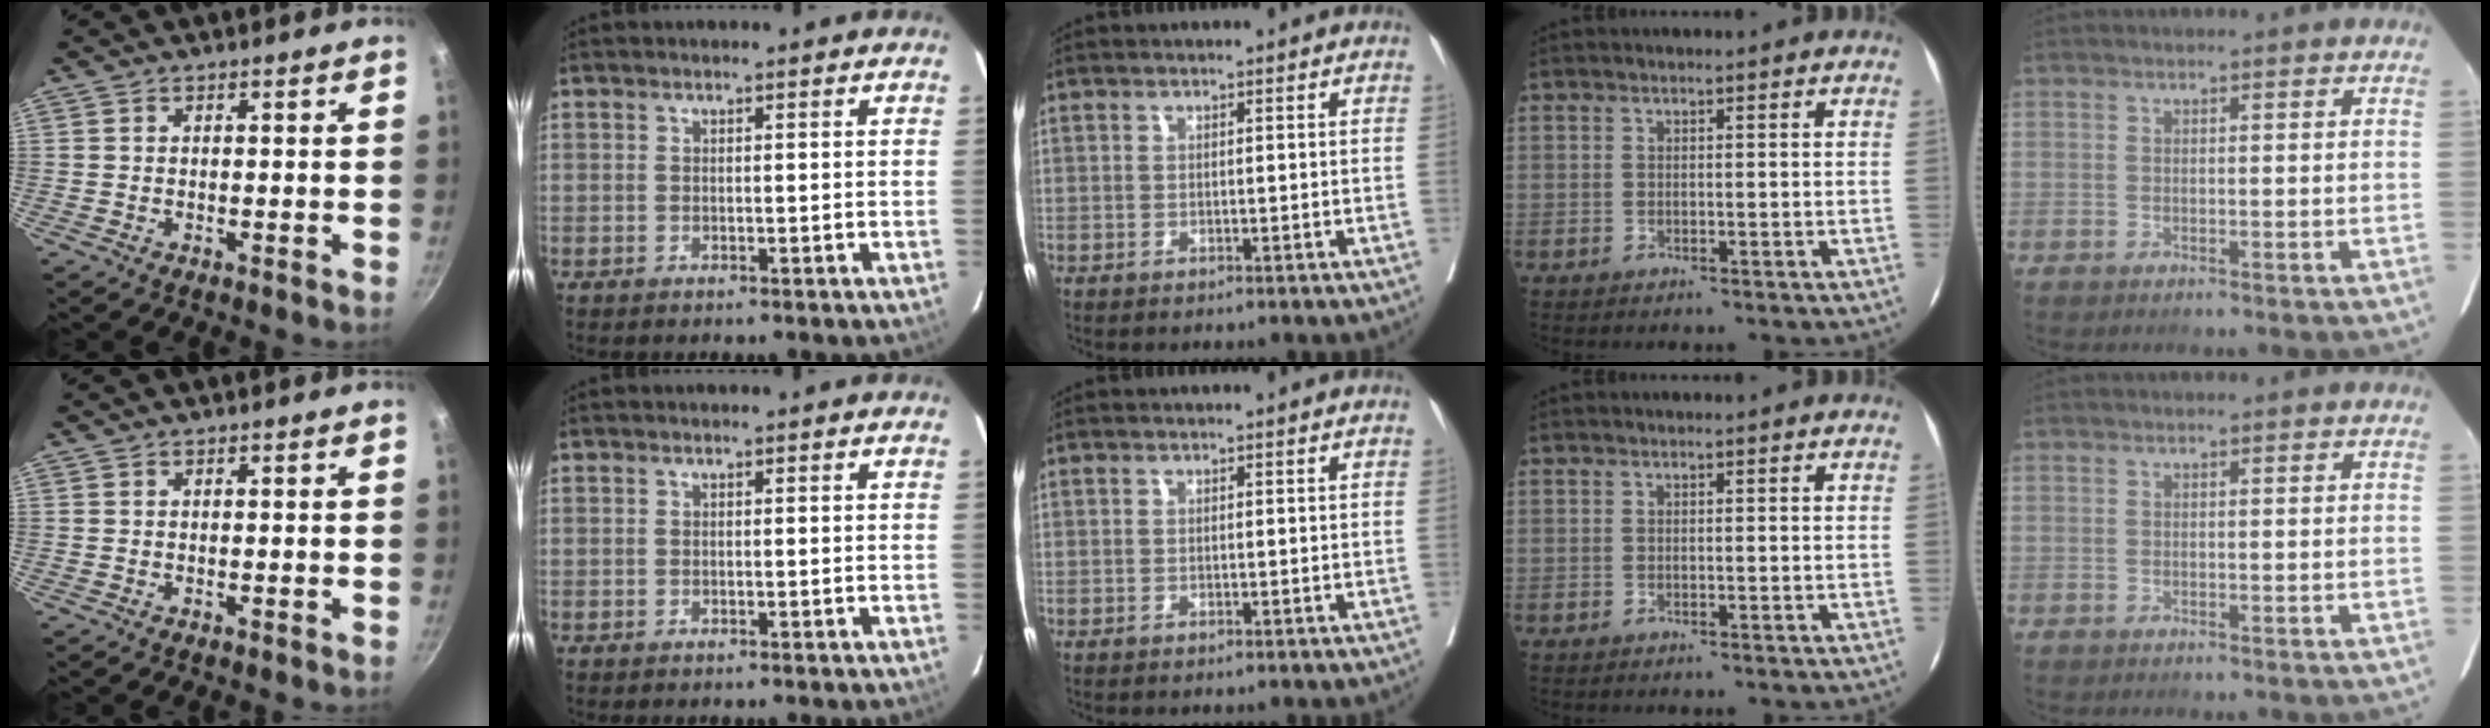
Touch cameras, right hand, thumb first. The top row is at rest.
{}